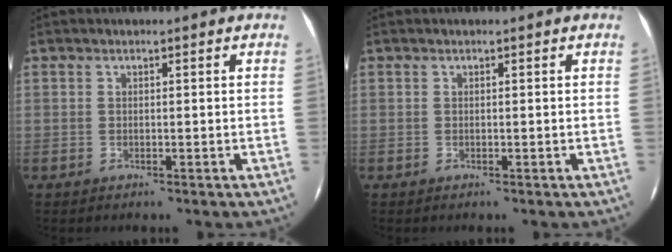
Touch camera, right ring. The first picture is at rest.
{"total": 0.0}